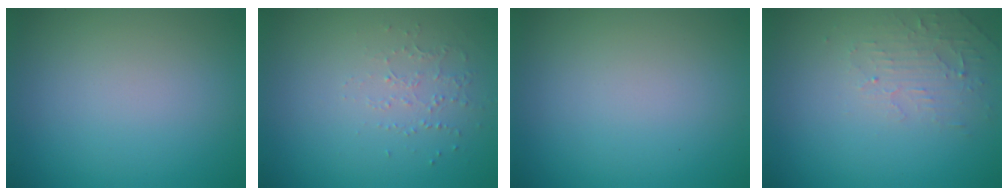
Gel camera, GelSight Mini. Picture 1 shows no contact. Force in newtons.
{"total": 1.0, "press": 0.6, "slide": 0.8}
{"total": 0.0}
{"total": 2.4, "press": 2.3, "slide": 0.5}